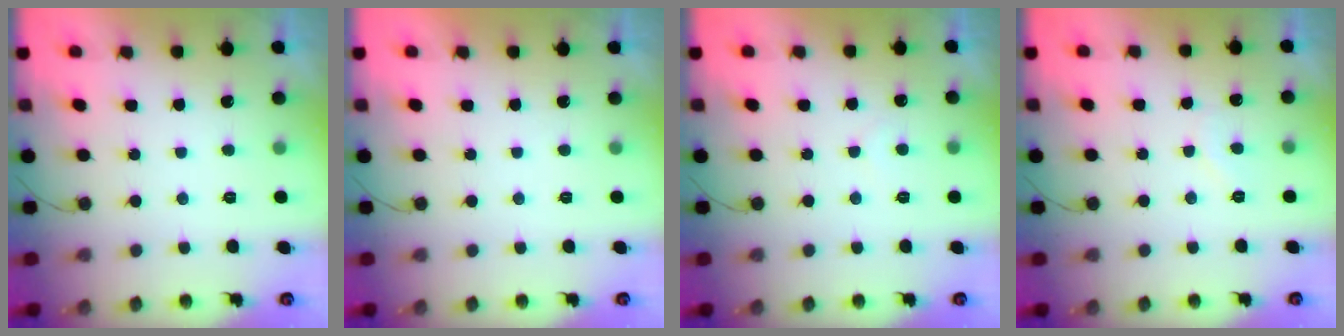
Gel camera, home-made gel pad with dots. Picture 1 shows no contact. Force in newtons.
{"total": 1.9, "press": 1.9, "slide": 0.1}
{"total": 3.5, "press": 3.5, "slide": 0.2}
{"total": 4.7, "press": 4.7, "slide": 0.4}